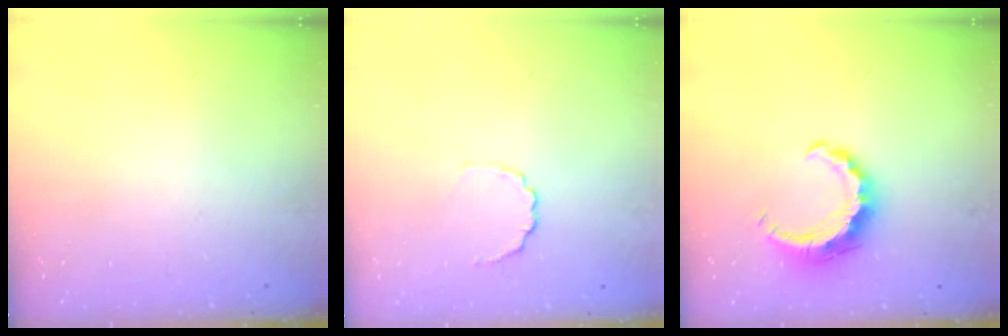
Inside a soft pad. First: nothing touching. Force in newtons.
{"total": 3.4, "press": 3.2, "slide": 1.2}
{"total": 7.6, "press": 7.6, "slide": 0.9}